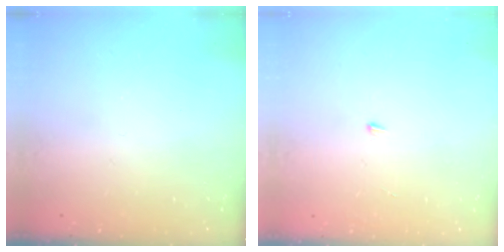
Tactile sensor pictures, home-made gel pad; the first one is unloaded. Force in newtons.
{"total": 3.3, "press": 3.3, "slide": 0.2}